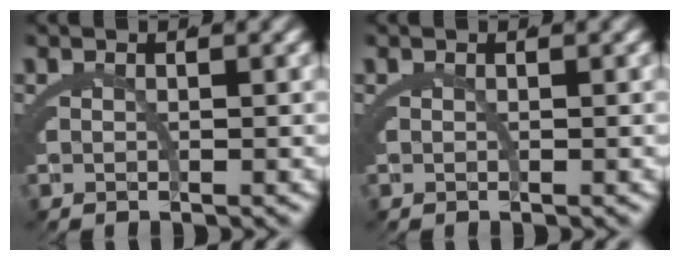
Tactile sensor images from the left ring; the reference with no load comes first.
{"total": 0.0}